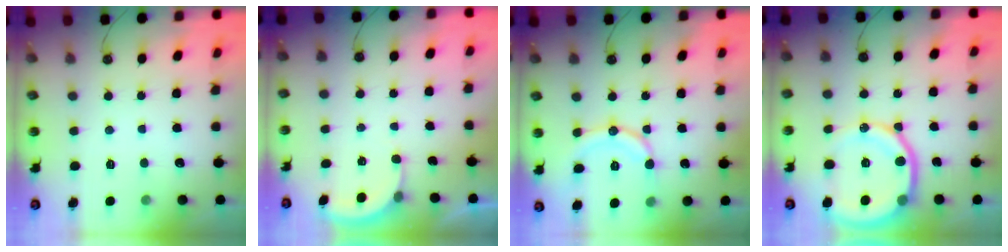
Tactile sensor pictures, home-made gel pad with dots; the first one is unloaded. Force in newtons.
{"total": 1.6, "press": 1.6, "slide": 0.3}
{"total": 11.4, "press": 11.3, "slide": 1.0}
{"total": 15.7, "press": 15.5, "slide": 1.8}